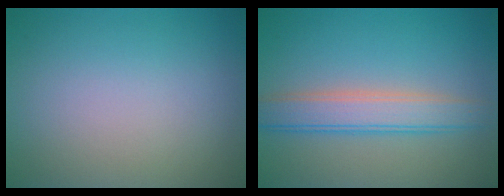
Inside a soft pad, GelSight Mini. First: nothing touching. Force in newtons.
{"total": 3.6, "press": 3.6, "slide": 0.1}